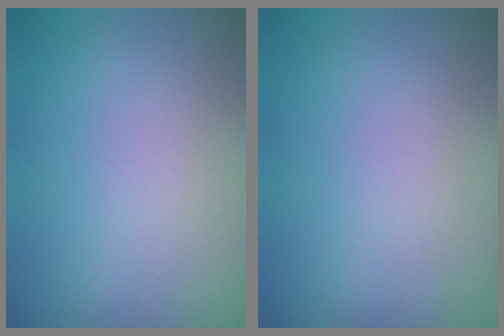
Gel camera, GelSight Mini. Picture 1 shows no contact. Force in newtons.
{"total": 0.0}